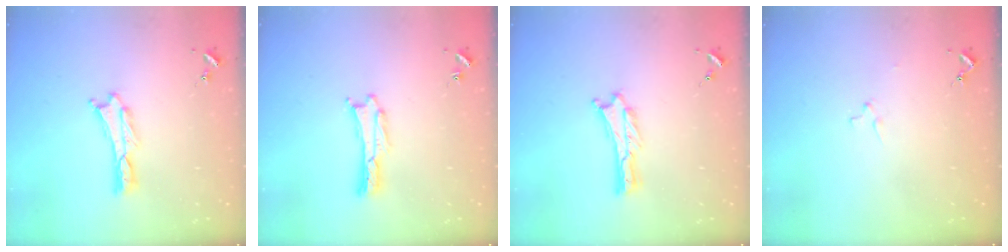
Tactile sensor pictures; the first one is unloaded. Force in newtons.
{"total": 0.7, "press": 0.7, "slide": 0.1}
{"total": 0.0}
{"total": 1.1, "press": 1.1, "slide": 0.1}